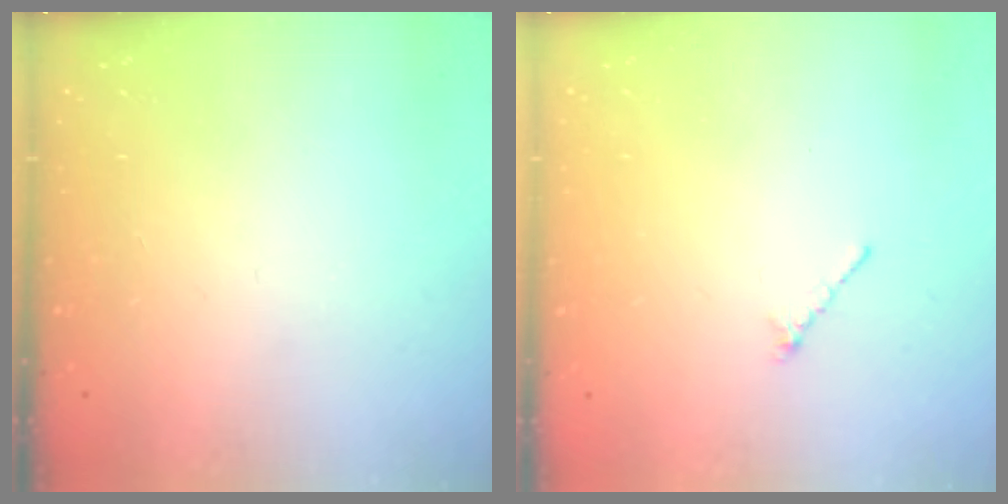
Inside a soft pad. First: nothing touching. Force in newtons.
{"total": 0.8, "press": 0.7, "slide": 0.4}